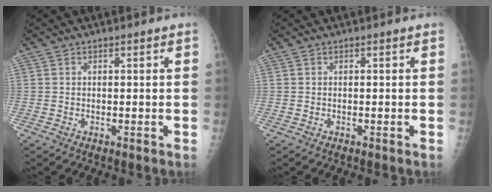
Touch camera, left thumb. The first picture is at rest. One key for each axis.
{"total": 0.0}